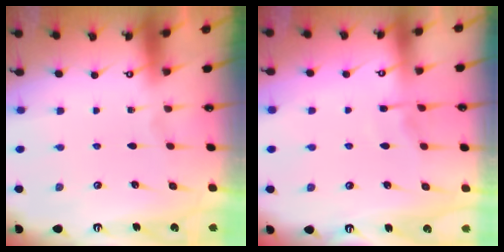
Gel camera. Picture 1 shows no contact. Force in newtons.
{"total": 4.4, "press": 4.3, "slide": 0.6}